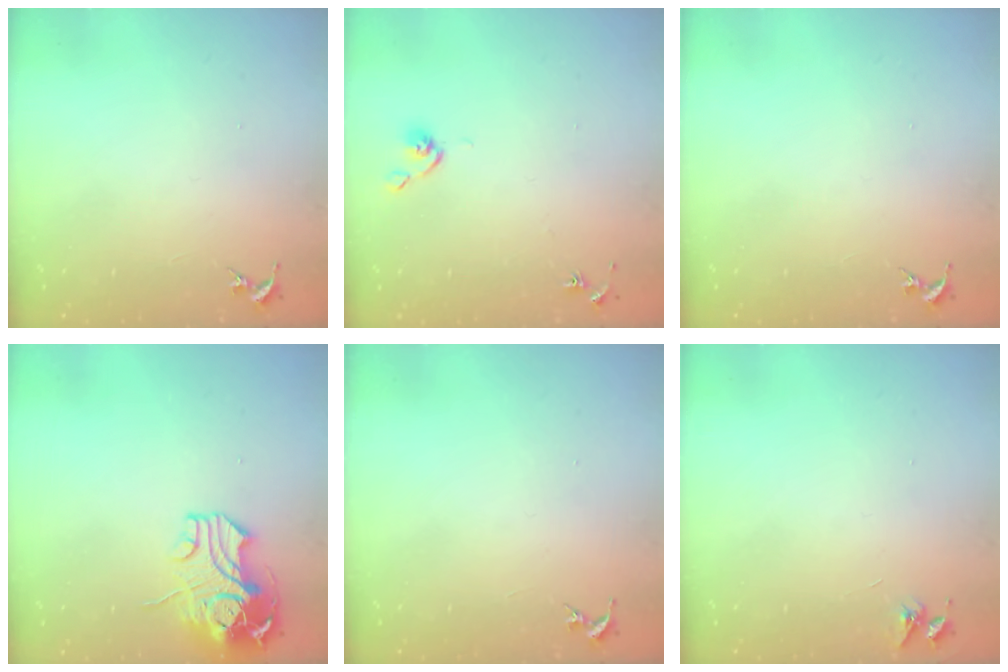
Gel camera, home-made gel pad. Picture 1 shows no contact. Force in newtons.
{"total": 4.9, "press": 4.9, "slide": 0.7}
{"total": 0.0}
{"total": 12.8, "press": 12.6, "slide": 2.3}
{"total": 0.0}
{"total": 3.6, "press": 3.6, "slide": 0.5}